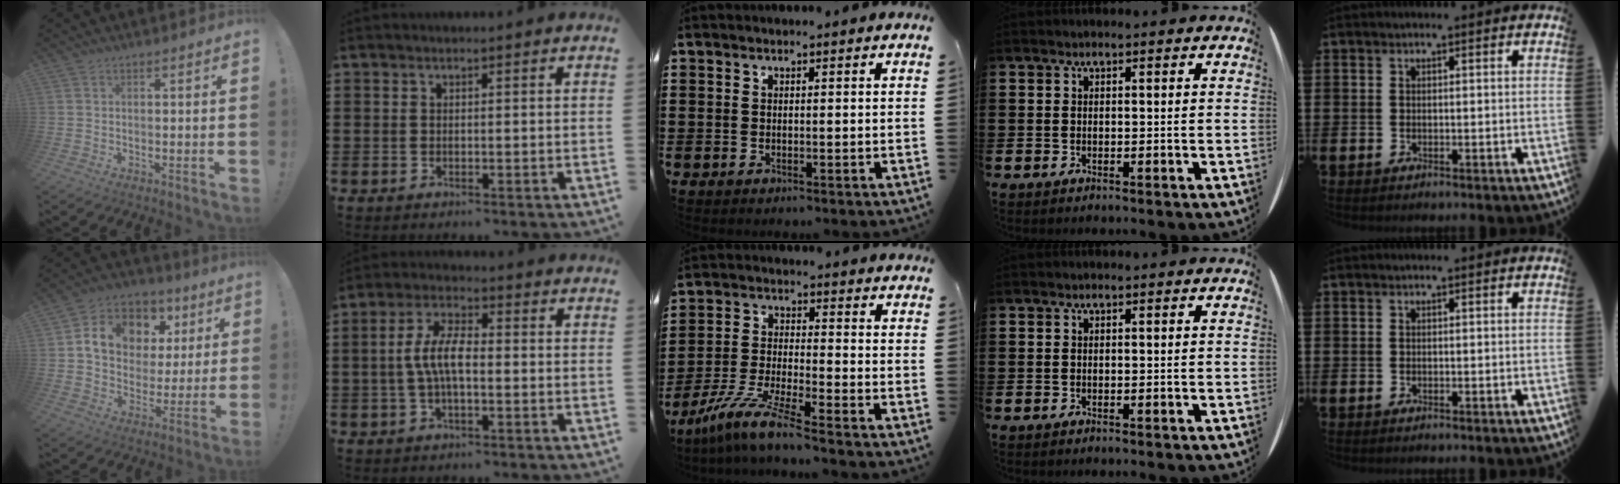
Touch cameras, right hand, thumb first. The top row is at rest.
{"thumb": {"total": 13.6, "force": [5.1, 10.6, 6.9], "torque": [-0.100, -0.020, 0.098]}, "index": {"total": 6.7, "force": [-0.5, 2.4, 6.2], "torque": [-0.140, -0.003, -0.016]}, "middle": {"total": 7.4, "force": [-6.3, -0.4, 4.0], "torque": [-0.096, -0.017, -0.128]}}